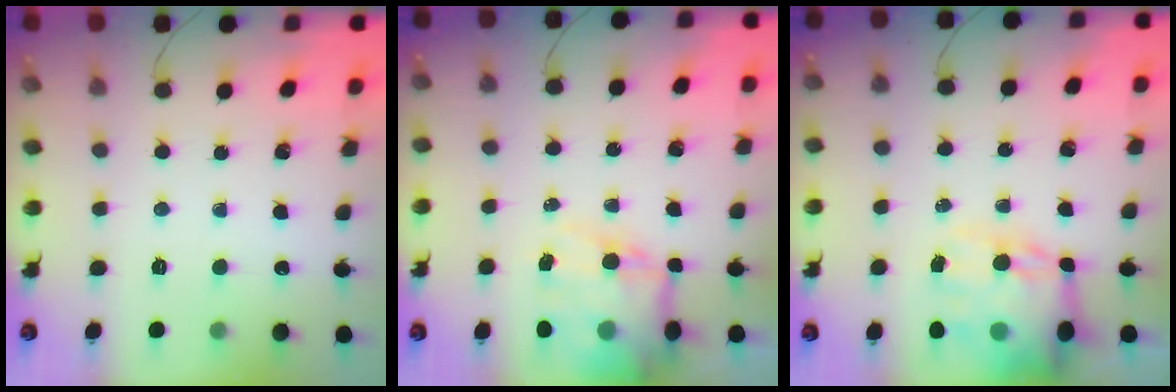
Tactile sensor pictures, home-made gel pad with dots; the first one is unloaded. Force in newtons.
{"total": 15.6, "press": 15.1, "slide": 3.8}
{"total": 16.2, "press": 15.7, "slide": 4.0}